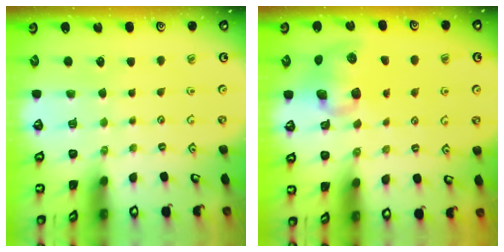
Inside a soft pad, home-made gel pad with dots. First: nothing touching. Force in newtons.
{"total": 11.3, "press": 11.2, "slide": 1.2}